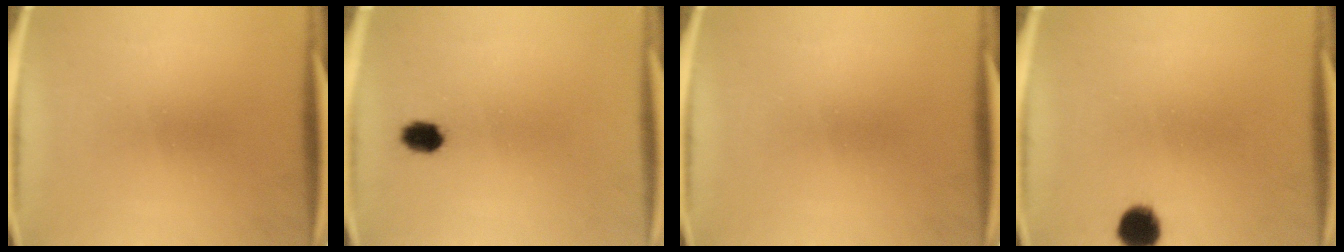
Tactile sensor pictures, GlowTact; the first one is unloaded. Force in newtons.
{"total": 3.6}
{"total": 0.0}
{"total": 5.6}